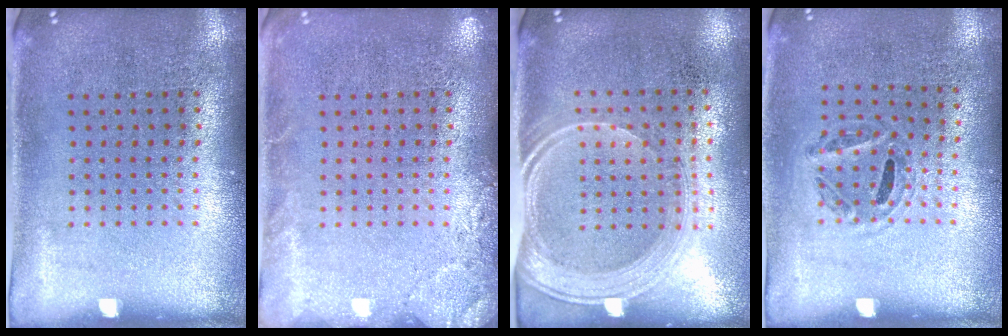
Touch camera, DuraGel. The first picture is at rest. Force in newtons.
{"total": 1.9, "press": 1.8, "slide": 0.3}
{"total": 1.9, "press": 1.6, "slide": 1.1}
{"total": 1.0, "press": 0.7, "slide": 0.8}